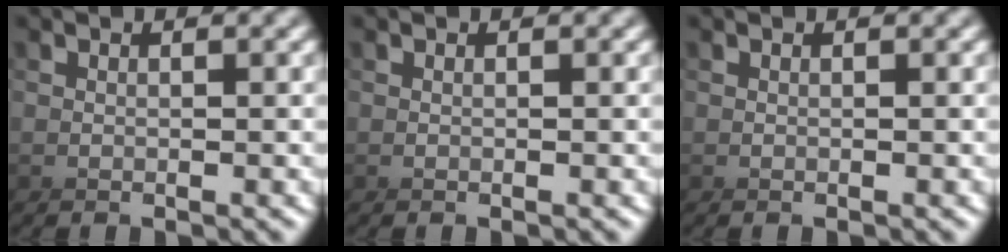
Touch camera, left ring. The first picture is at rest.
{"total": 0.0}
{"total": 0.0}